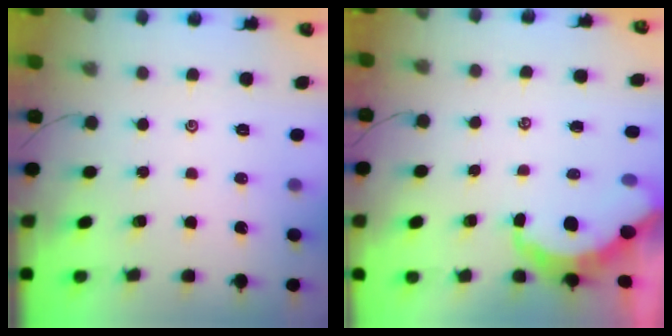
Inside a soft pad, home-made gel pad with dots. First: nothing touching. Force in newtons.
{"total": 6.3, "press": 6.3, "slide": 0.8}